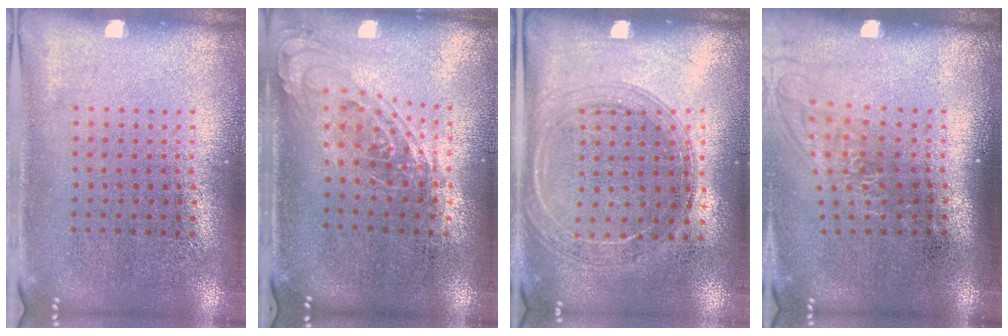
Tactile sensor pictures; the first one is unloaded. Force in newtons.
{"total": 0.8, "press": 0.8, "slide": 0.2}
{"total": 1.6, "press": 1.5, "slide": 0.2}
{"total": 1.2, "press": 1.0, "slide": 0.7}